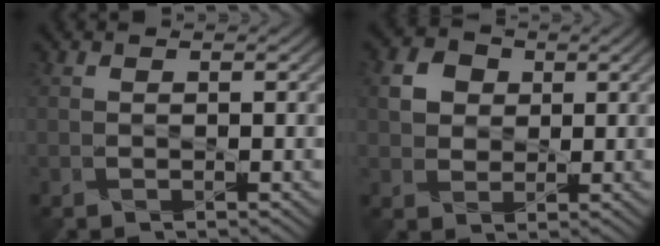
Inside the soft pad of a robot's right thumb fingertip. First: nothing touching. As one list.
[{"total": 4.0, "force": [1.0, 3.5, 1.7], "torque": [-0.043, 0.005, 0.014]}]